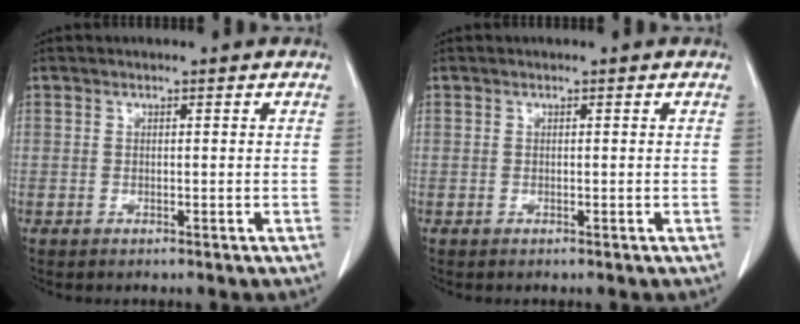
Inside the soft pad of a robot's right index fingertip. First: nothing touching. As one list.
[{"total": 0.0}]